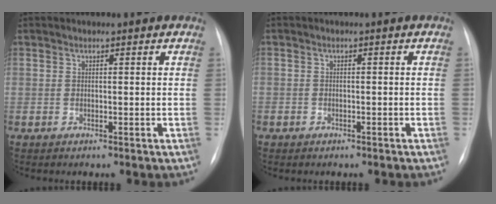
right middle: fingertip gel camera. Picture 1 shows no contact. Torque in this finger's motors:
{"motor_torque": [1.04, -1.10, 0.03, -0.17]}